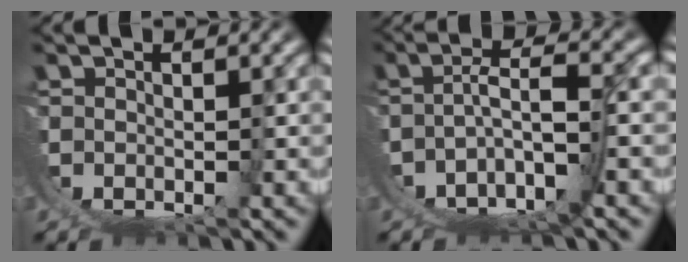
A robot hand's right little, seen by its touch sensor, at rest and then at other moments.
{"total": 6.2, "force": [-3.5, 3.1, 4.0], "torque": [-0.069, -0.017, -0.050]}